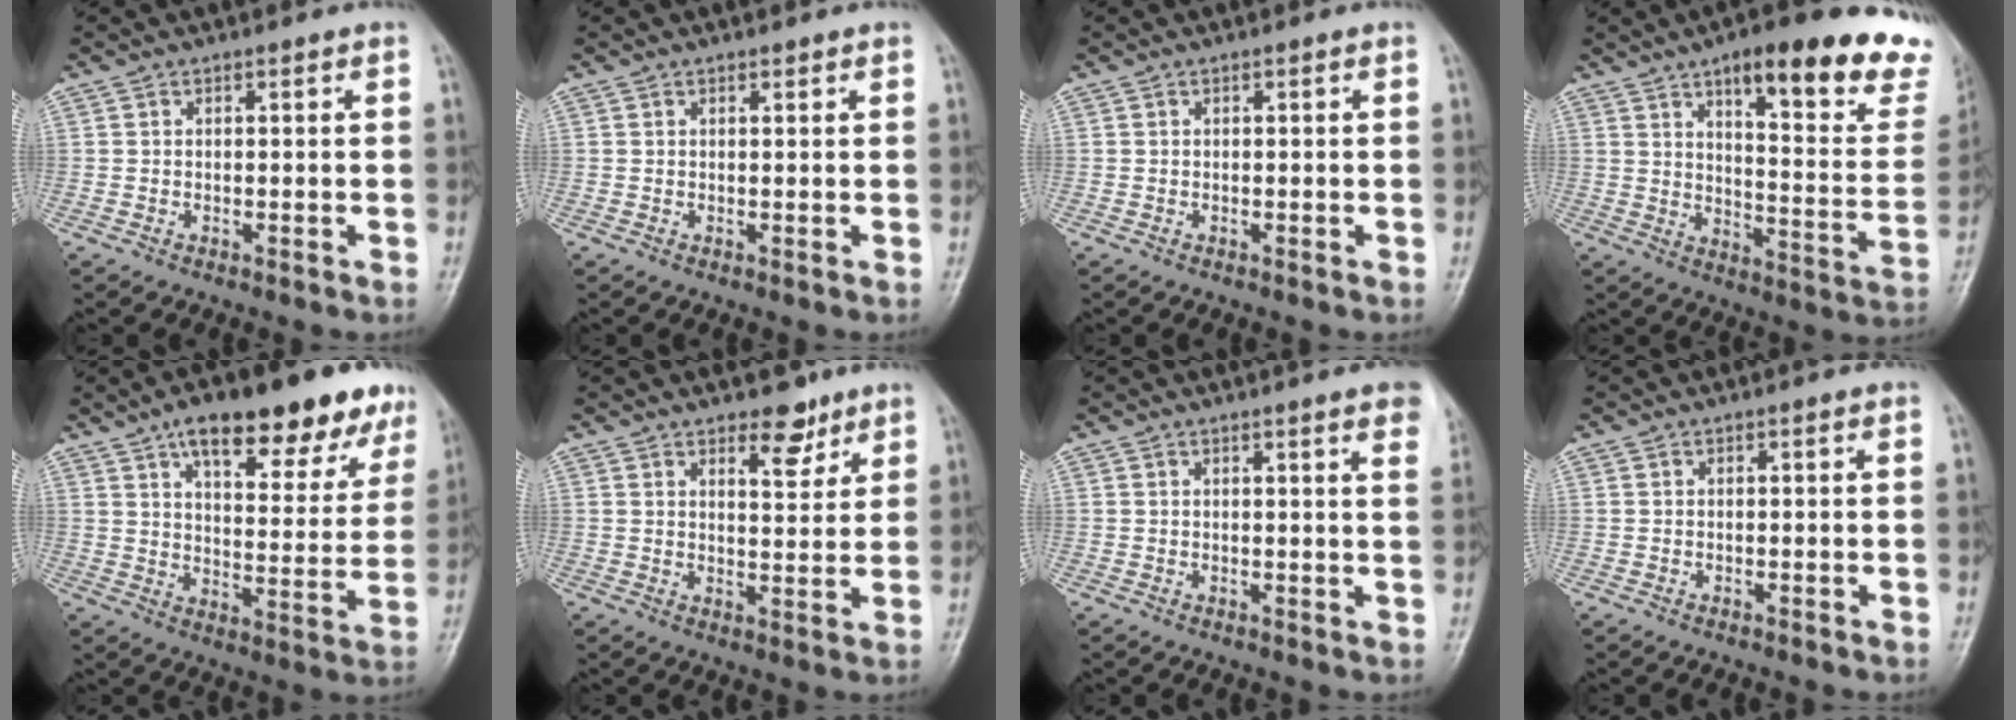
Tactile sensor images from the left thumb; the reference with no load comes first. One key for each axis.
{"total": 0.6, "fx": 0.5, "fy": 0.3, "fz": 0.2, "tx": -0.006, "ty": -0.004, "tz": 0.007}
{"total": 0.0}
{"total": 24.5, "fx": 15.5, "fy": 7.1, "fz": 17.6, "tx": -0.191, "ty": -0.065, "tz": 0.205}
{"total": 21.4, "fx": 13.9, "fy": 7.6, "fz": 14.3, "tx": -0.158, "ty": -0.033, "tz": 0.198}
{"total": 5.8, "fx": 4.1, "fy": 2.7, "fz": 3.1, "tx": -0.022, "ty": -0.029, "tz": 0.060}
{"total": 6.1, "fx": 4.0, "fy": 0.6, "fz": 4.6, "tx": -0.043, "ty": -0.005, "tz": 0.037}
{"total": 0.0}